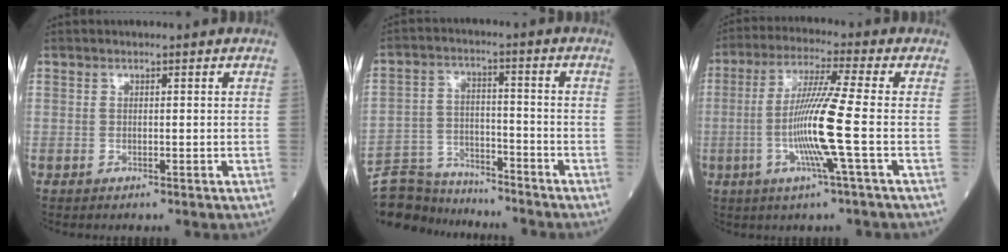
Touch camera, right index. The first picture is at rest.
{"total": 11.5, "force": [-11.2, 2.8, 0.8], "torque": [-0.014, 0.026, -0.193]}
{"total": 10.8, "force": [-2.2, -1.5, 10.5], "torque": [-0.206, -0.010, -0.047]}